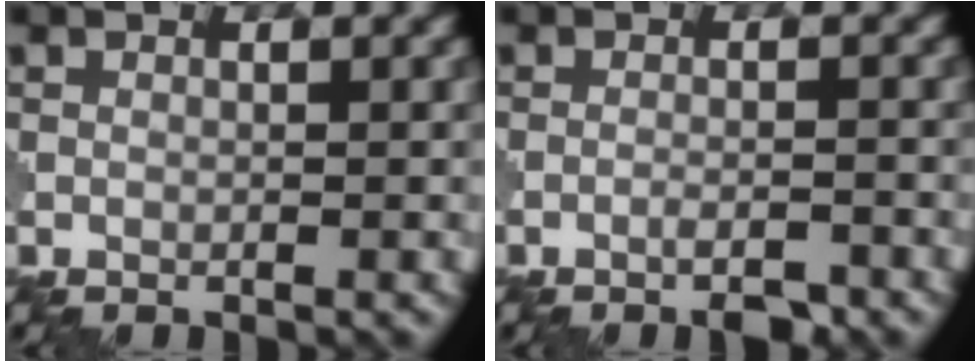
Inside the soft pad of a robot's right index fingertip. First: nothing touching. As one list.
[{"total": 2.0, "force": [-1.5, 0.3, 1.4], "torque": [-0.021, 0.002, -0.031]}]